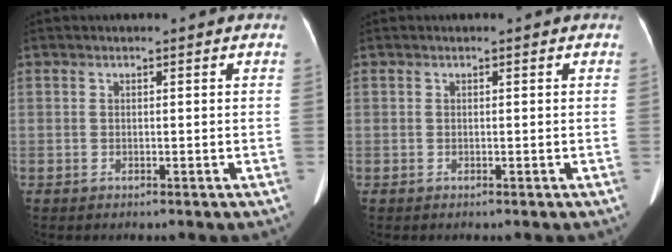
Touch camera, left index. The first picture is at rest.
{"total": 0.0}